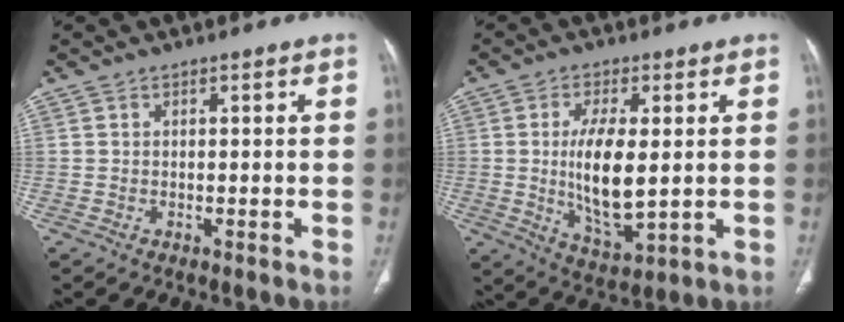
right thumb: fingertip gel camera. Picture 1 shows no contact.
{"total": 11.7, "force": [0.4, 4.7, 10.8], "torque": [-0.196, -0.022, 0.016]}